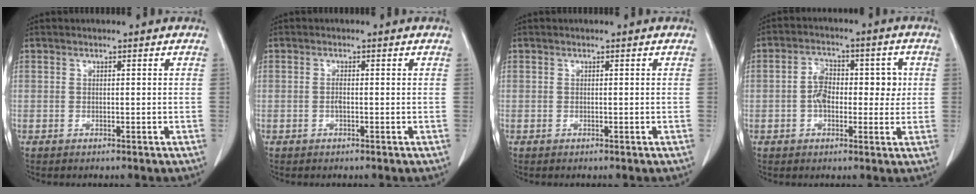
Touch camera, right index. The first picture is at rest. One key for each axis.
{"total": 0.8, "fx": -0.2, "fy": 0.1, "fz": 0.7, "tx": -0.015, "ty": 0.002, "tz": -0.003}
{"total": 0.0}
{"total": 7.1, "fx": 0.1, "fy": 4.3, "fz": 5.7, "tx": -0.091, "ty": 0.032, "tz": 0.003}